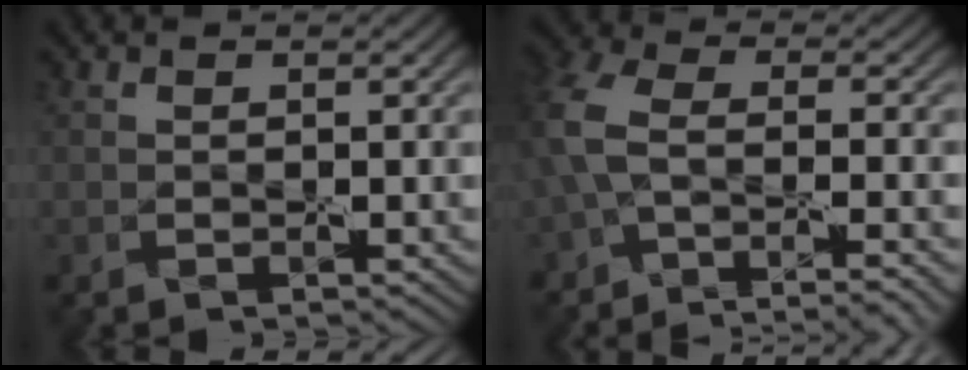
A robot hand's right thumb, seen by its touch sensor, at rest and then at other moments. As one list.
[{"total": 7.0, "force": [-2.7, 3.2, 5.6], "torque": [-0.148, 0.004, -0.056]}]